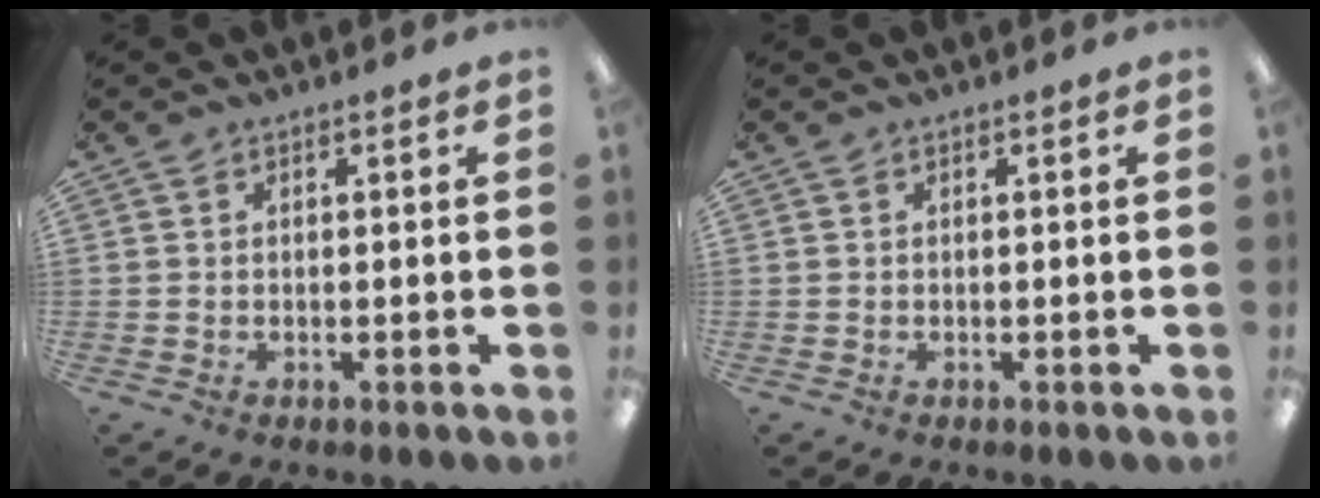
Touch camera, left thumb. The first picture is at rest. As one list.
[{"total": 0.0}]